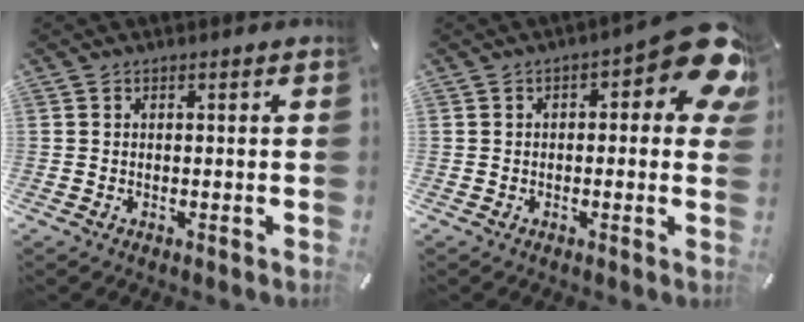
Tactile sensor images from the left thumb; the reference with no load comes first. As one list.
[{"total": 11.8, "force": [3.8, 4.5, 10.2], "torque": [-0.115, -0.039, 0.063]}]